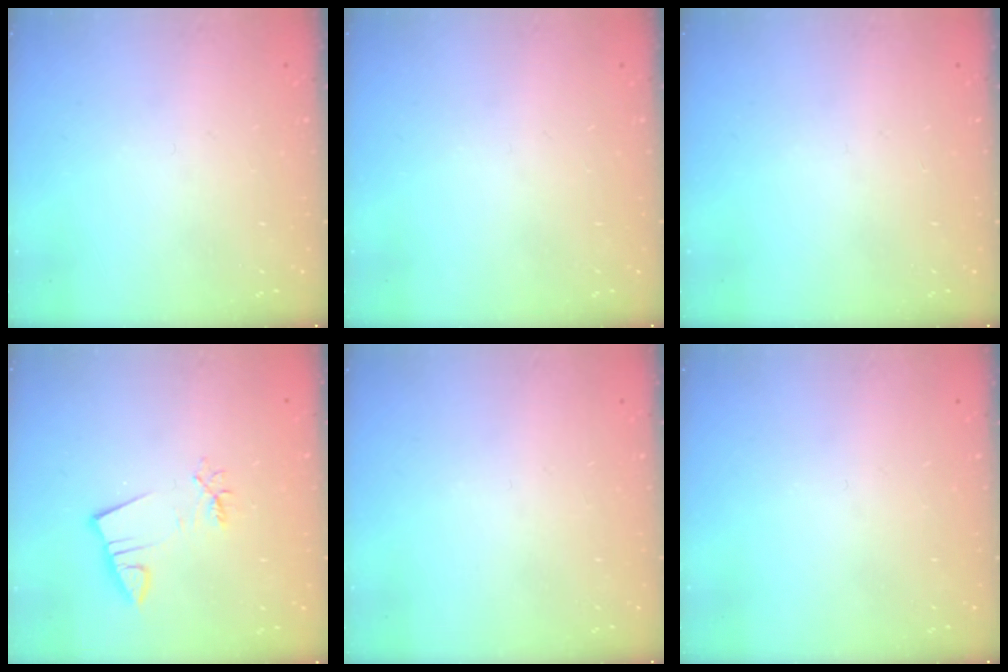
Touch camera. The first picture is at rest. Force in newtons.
{"total": 0.0}
{"total": 0.0}
{"total": 3.9, "press": 3.8, "slide": 0.5}
{"total": 0.0}
{"total": 0.0}